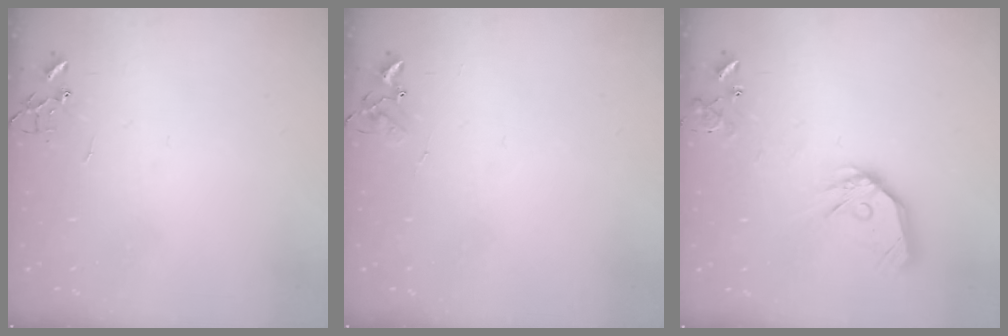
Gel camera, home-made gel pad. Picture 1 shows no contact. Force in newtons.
{"total": 4.5, "press": 4.5, "slide": 0.5}
{"total": 15.3, "press": 15.1, "slide": 2.1}